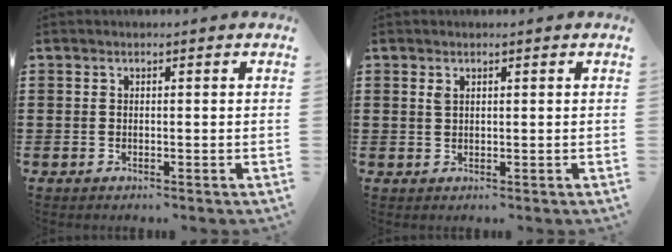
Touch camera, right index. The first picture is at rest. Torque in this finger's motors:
{"motor_torque": [0.00, 0.00, 0.00, 0.00]}